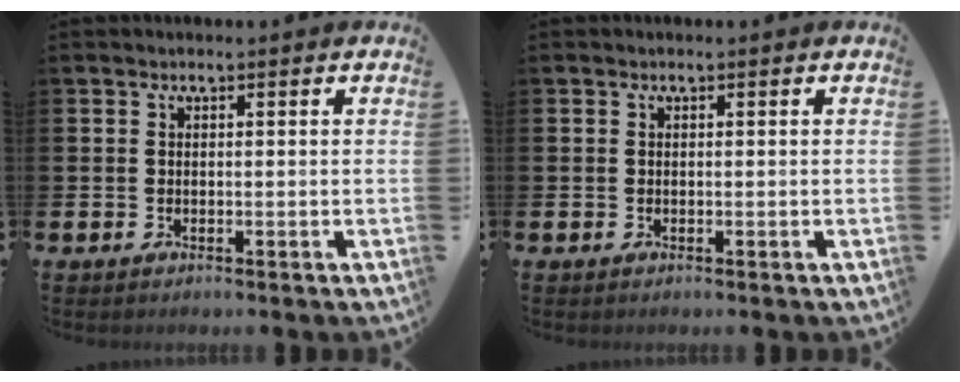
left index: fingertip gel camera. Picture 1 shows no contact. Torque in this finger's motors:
{"motor_torque": [-0.06, -0.02, 0.00, 0.00]}